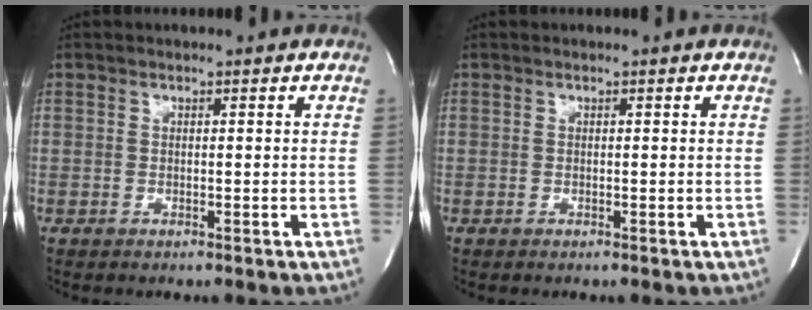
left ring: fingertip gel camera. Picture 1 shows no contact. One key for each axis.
{"total": 0.0}